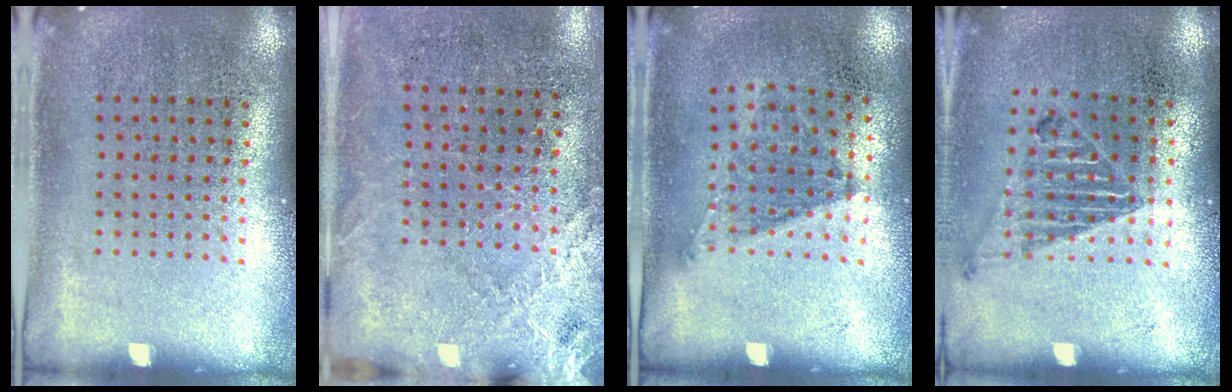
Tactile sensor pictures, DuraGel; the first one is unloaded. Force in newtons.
{"total": 2.6, "press": 2.4, "slide": 1.0}
{"total": 1.1, "press": 0.8, "slide": 0.8}
{"total": 1.0, "press": 1.0, "slide": 0.2}